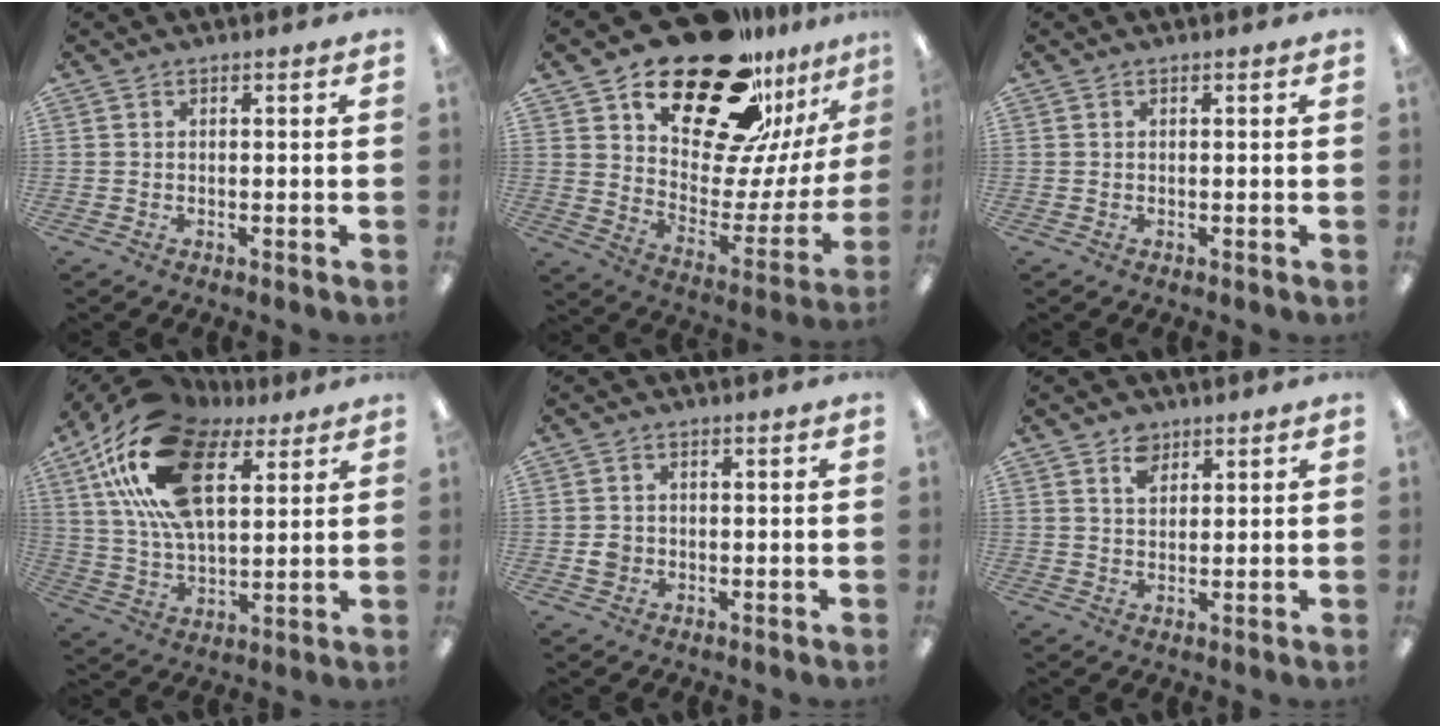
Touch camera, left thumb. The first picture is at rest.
{"total": 27.2, "force": [20.2, 12.9, 12.9], "torque": [-0.185, -0.134, 0.355]}
{"total": 0.0}
{"total": 24.3, "force": [12.0, 12.3, 17.2], "torque": [-0.339, -0.036, 0.210]}
{"total": 2.4, "force": [-0.2, 2.3, 0.9], "torque": [-0.009, 0.001, -0.008]}
{"total": 4.5, "force": [3.1, 2.7, 1.8], "torque": [-0.027, -0.007, 0.055]}